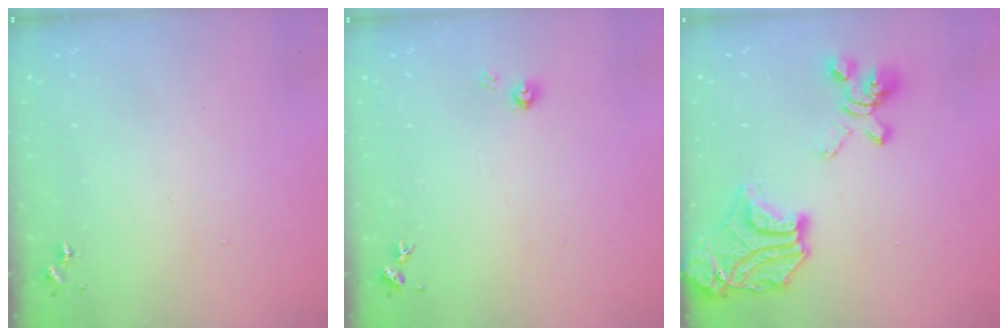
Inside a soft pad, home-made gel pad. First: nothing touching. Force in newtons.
{"total": 3.9, "press": 3.9, "slide": 0.5}
{"total": 25.0, "press": 24.9, "slide": 2.6}